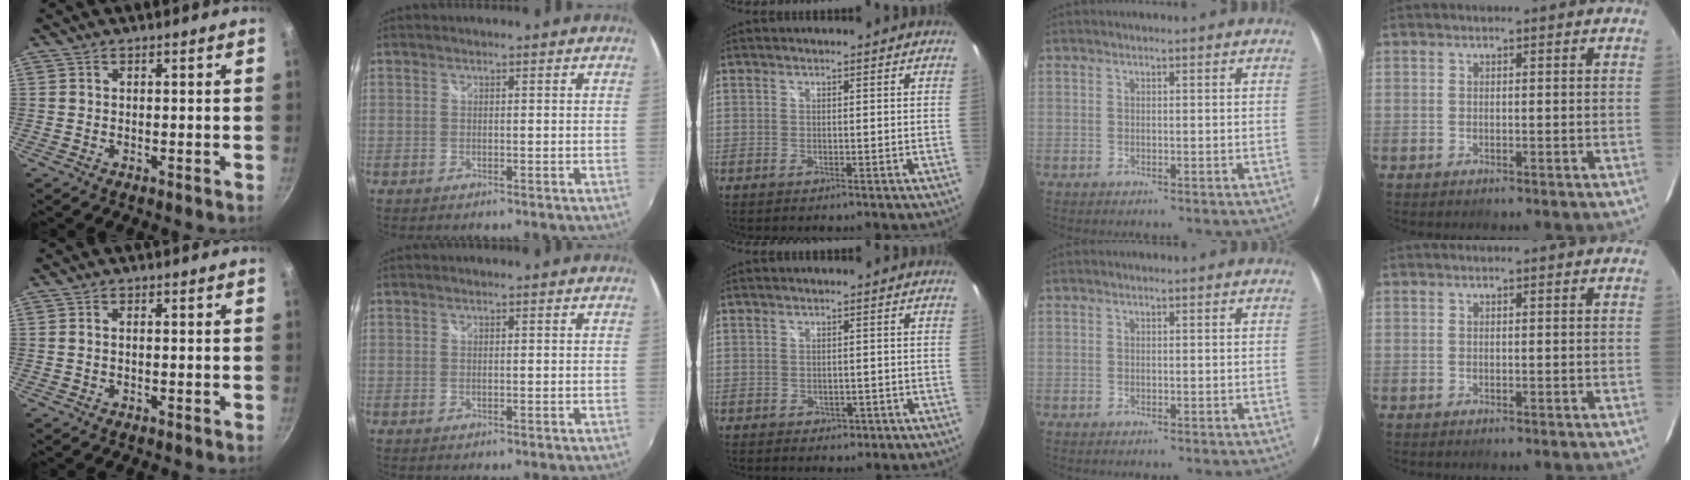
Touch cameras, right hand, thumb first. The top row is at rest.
{"thumb": {"total": 0.7, "force": [-0.1, 0.3, 0.6], "torque": [-0.018, 0.006, -0.003]}, "middle": {"total": 2.2, "force": [-0.7, 1.8, 1.1], "torque": [-0.018, -0.003, -0.004]}}